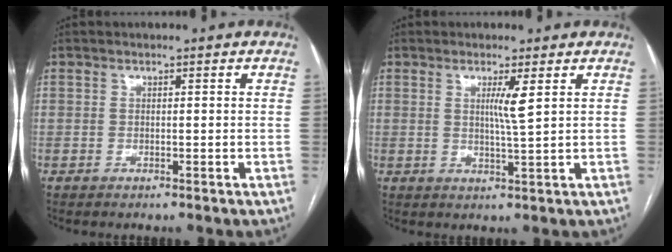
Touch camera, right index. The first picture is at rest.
{"total": 3.4, "force": [1.2, -0.5, 3.2], "torque": [-0.059, -0.006, 0.021]}